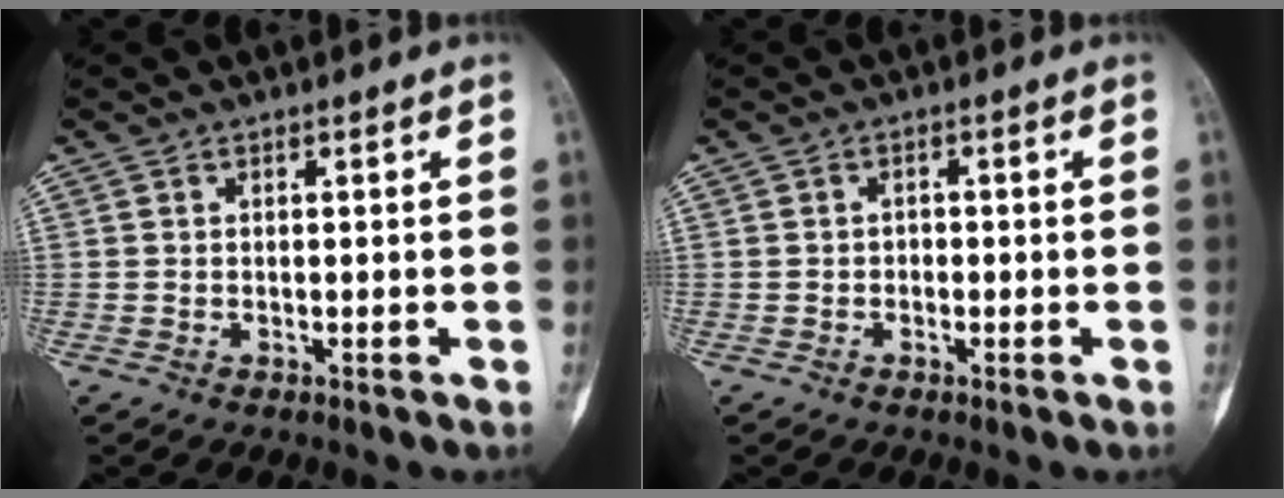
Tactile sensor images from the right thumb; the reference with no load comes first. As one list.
[{"total": 1.1, "force": [-0.5, 0.9, 0.4], "torque": [0.007, 0.006, -0.012]}]